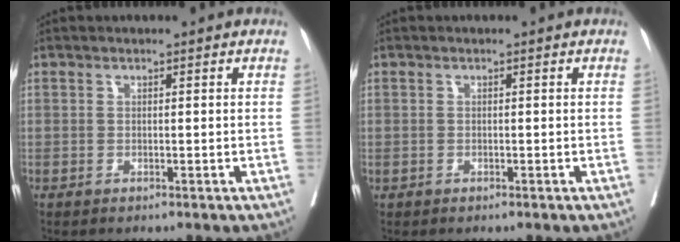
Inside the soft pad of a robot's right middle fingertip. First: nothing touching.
{"total": 0.0}